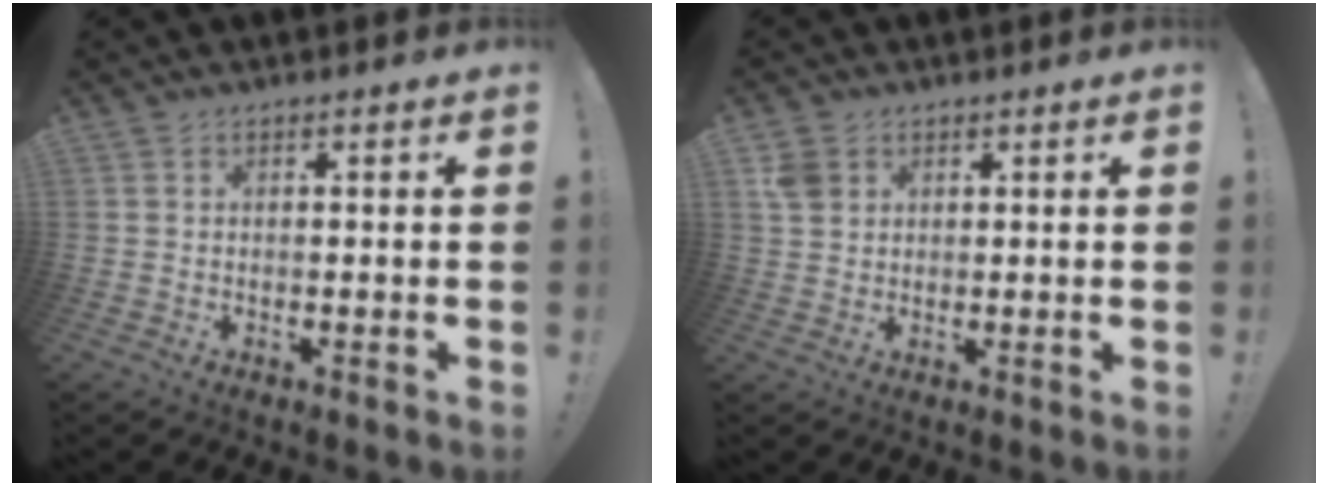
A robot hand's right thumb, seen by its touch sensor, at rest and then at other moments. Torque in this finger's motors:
{"motor_torque": [-0.47, 0.55, -0.02, 0.65, 0.00]}